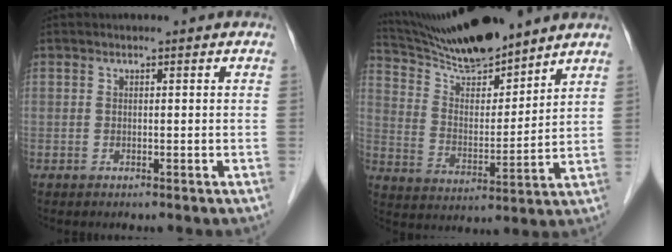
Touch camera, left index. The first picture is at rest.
{"total": 13.9, "force": [12.7, 1.2, 5.4], "torque": [-0.101, 0.004, 0.237]}